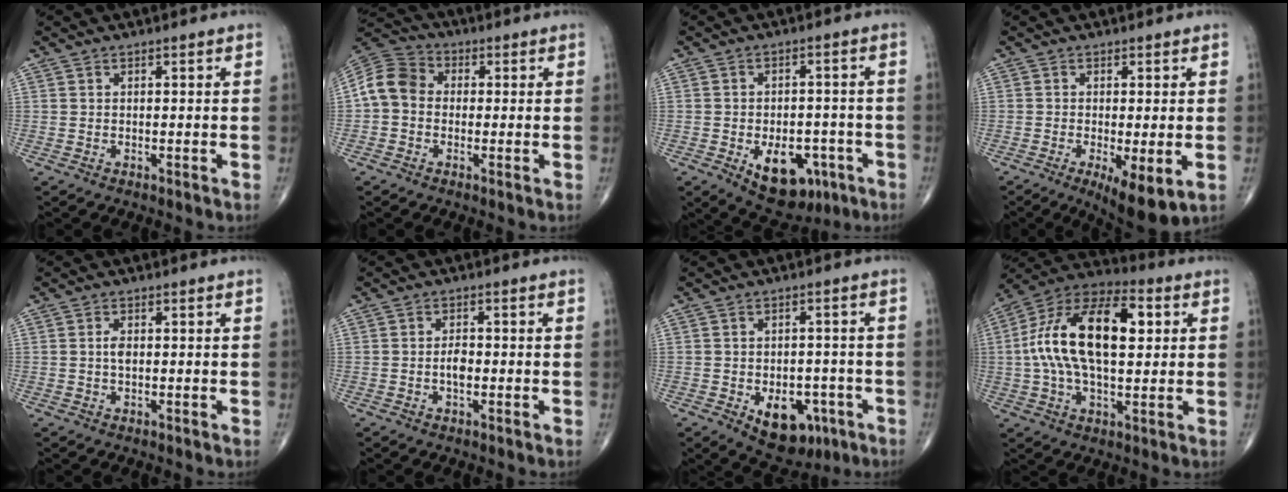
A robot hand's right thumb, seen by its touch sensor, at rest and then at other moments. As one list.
[{"total": 8.8, "force": [-0.4, 7.2, 5.0], "torque": [-0.087, 0.030, -0.022]}, {"total": 11.7, "force": [-4.8, 7.1, 8.0], "torque": [-0.086, 0.019, -0.057]}, {"total": 8.5, "force": [-2.5, 2.6, 7.7], "torque": [-0.120, -0.021, -0.036]}, {"total": 1.8, "force": [0.0, 1.0, 1.5], "torque": [-0.026, 0.001, -0.002]}, {"total": 2.7, "force": [-0.6, 1.5, 2.3], "torque": [-0.037, 0.003, -0.012]}, {"total": 10.5, "force": [-4.3, 6.6, 6.9], "torque": [-0.065, 0.020, -0.049]}, {"total": 21.1, "force": [3.1, 10.7, 18.0], "torque": [-0.319, 0.023, 0.042]}]